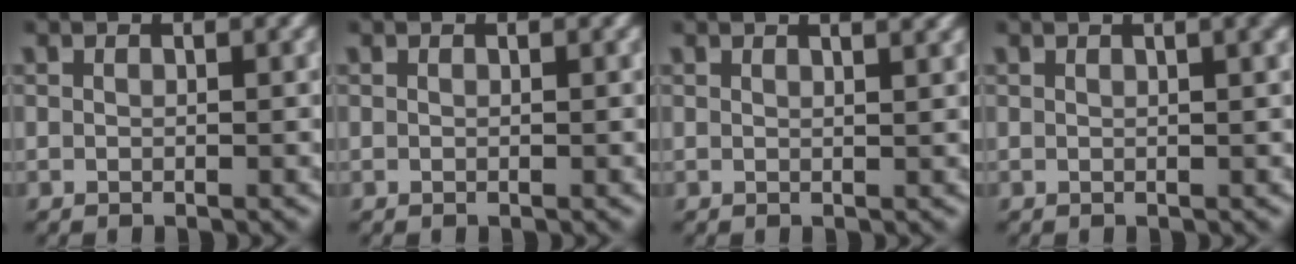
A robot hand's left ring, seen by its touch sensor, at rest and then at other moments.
{"total": 0.0}
{"total": 2.1, "force": [1.5, -0.1, 1.5], "torque": [-0.010, 0.008, 0.020]}
{"total": 2.1, "force": [0.9, 0.2, 1.8], "torque": [-0.009, 0.014, 0.008]}